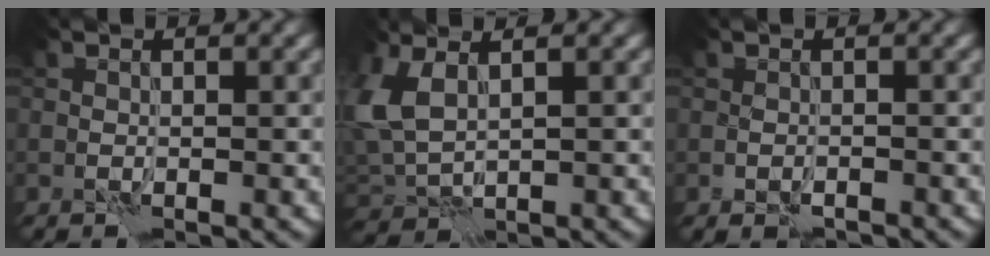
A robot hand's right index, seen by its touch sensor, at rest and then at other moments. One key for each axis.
{"total": 5.8, "fx": 1.7, "fy": 3.5, "fz": 4.4, "tx": -0.120, "ty": -0.003, "tz": 0.038}
{"total": 1.3, "fx": -0.8, "fy": 0.7, "fz": 0.6, "tx": -0.013, "ty": -0.002, "tz": -0.014}